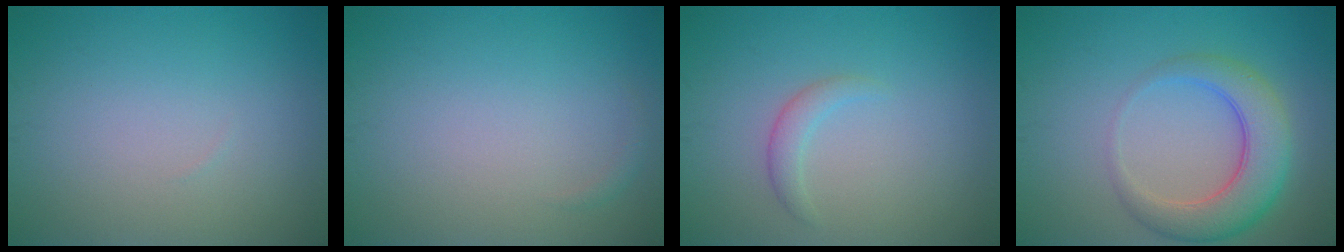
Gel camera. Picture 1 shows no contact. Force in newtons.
{"total": 0.6, "press": 0.6, "slide": 0.1}
{"total": 1.4, "press": 1.4, "slide": 0.2}
{"total": 5.6, "press": 5.6, "slide": 0.3}